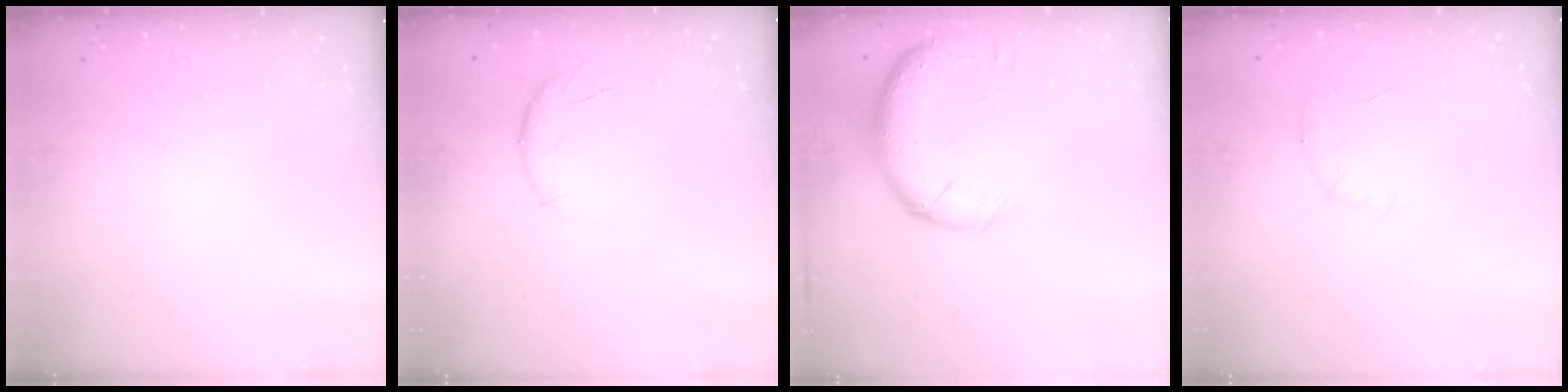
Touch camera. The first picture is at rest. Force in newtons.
{"total": 6.1, "press": 6.0, "slide": 1.0}
{"total": 14.1, "press": 13.5, "slide": 3.8}
{"total": 5.5, "press": 5.3, "slide": 1.4}